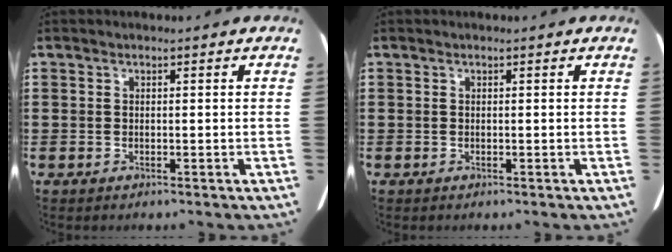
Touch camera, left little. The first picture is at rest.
{"total": 0.0}